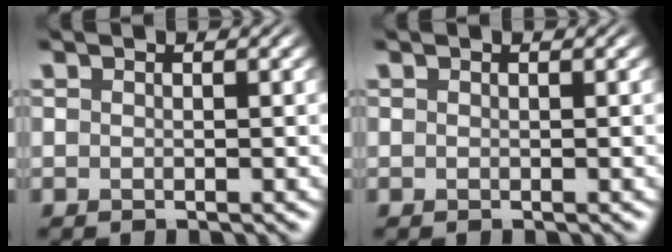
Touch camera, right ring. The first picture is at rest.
{"total": 0.0}